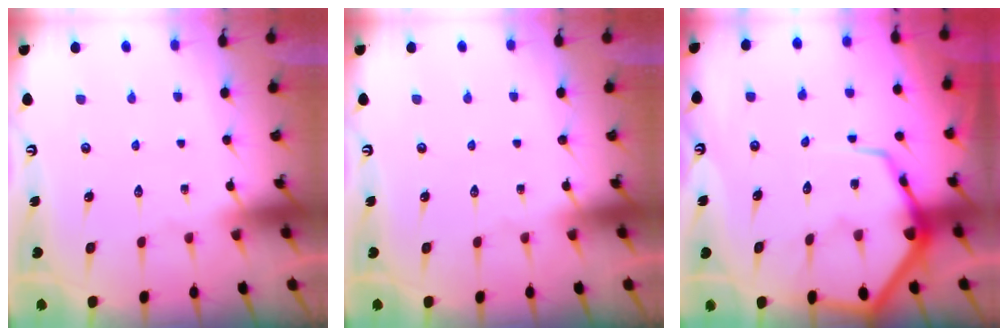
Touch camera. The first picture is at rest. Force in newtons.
{"total": 0.0}
{"total": 9.1, "press": 9.1, "slide": 0.9}